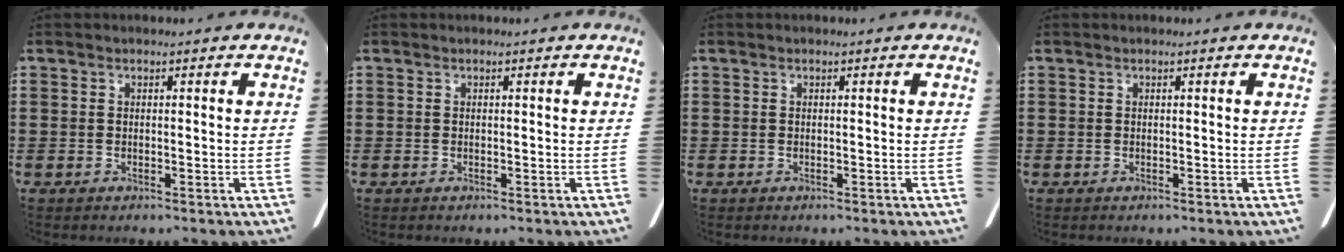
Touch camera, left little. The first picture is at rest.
{"total": 0.0}
{"total": 0.0}
{"total": 0.0}